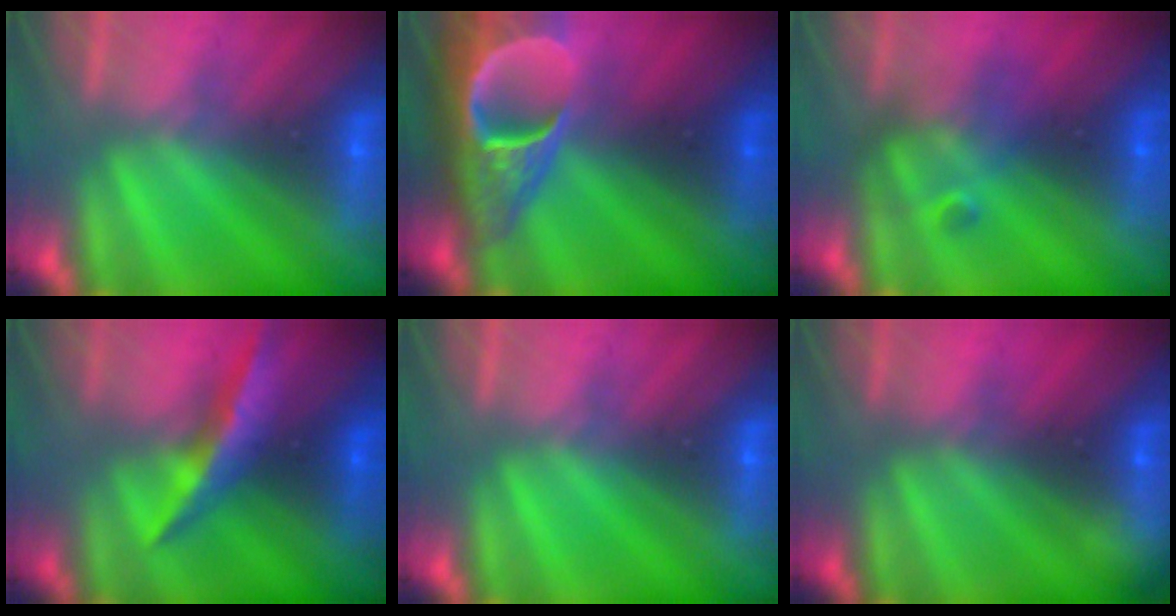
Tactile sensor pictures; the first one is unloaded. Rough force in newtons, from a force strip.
{"total": 8.7}
{"total": 2.6}
{"total": 7.0}
{"total": 0.0}
{"total": 2.3}